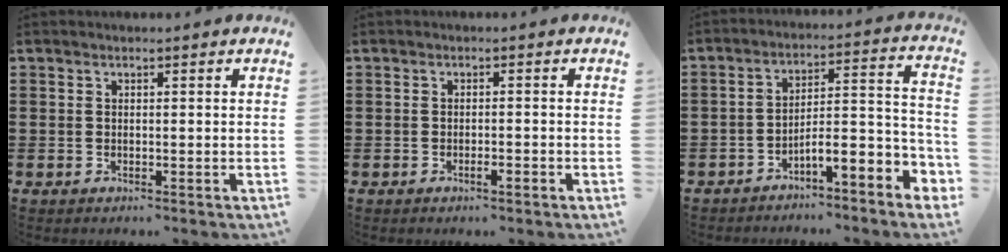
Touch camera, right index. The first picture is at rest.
{"total": 1.5, "force": [-0.9, 0.2, 1.2], "torque": [-0.022, -0.003, -0.015]}
{"total": 5.8, "force": [-4.5, 0.6, 3.5], "torque": [-0.061, -0.019, -0.091]}